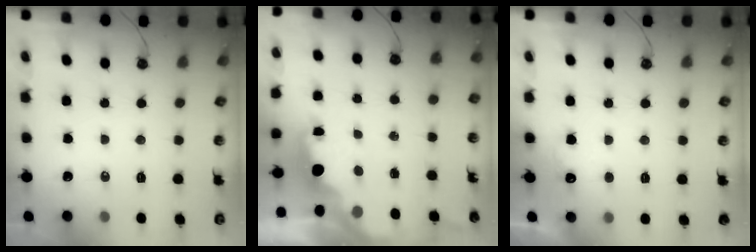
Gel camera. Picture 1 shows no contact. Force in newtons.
{"total": 2.2, "press": 2.1, "slide": 0.8}
{"total": 4.8, "press": 4.6, "slide": 1.2}